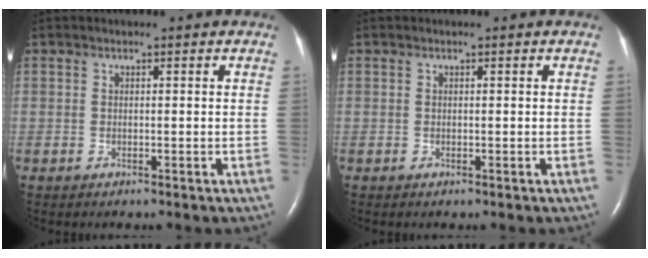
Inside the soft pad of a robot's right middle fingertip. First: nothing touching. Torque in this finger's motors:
{"motor_torque": [-0.02, 0.06, 0.00, 0.00]}